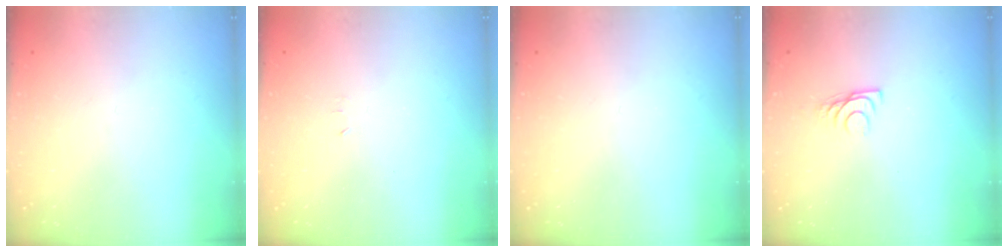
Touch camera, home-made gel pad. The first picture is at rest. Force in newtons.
{"total": 2.4, "press": 2.4, "slide": 0.4}
{"total": 0.0}
{"total": 6.8, "press": 6.8, "slide": 0.6}